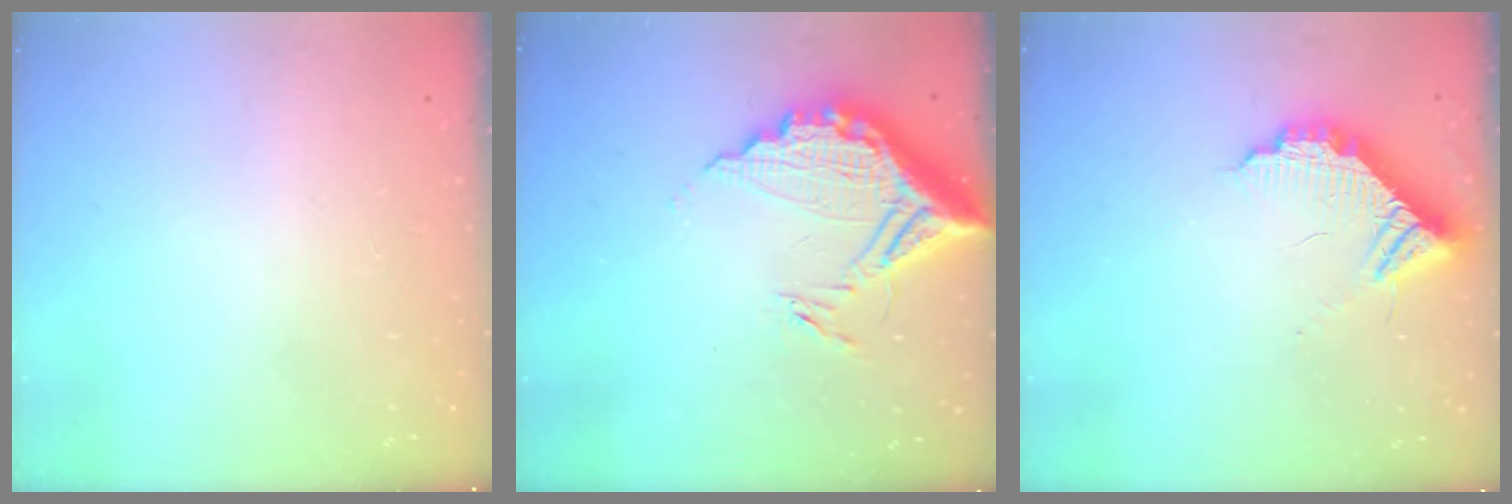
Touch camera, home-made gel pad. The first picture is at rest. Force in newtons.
{"total": 14.7, "press": 14.7, "slide": 1.2}
{"total": 10.8, "press": 10.8, "slide": 0.1}